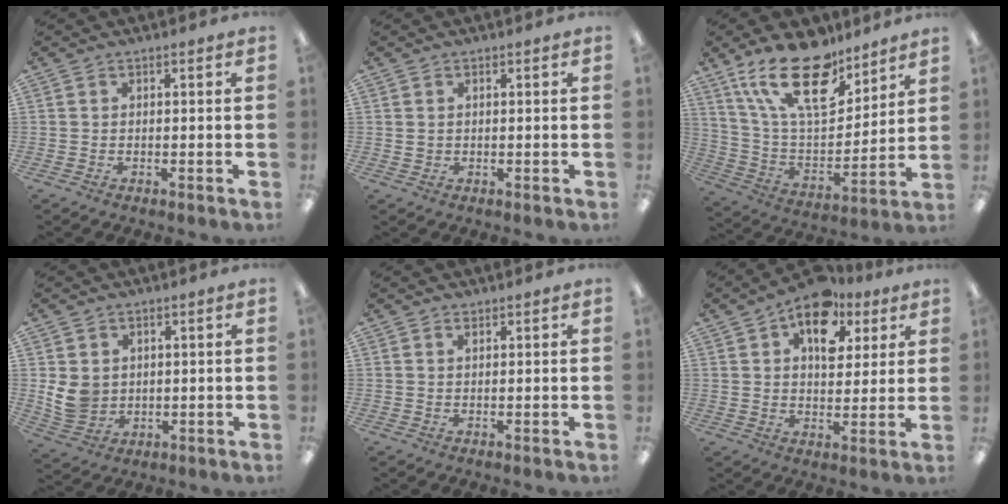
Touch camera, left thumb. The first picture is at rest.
{"total": 0.9, "force": [0.4, 0.8, 0.2], "torque": [-0.006, 0.004, 0.006]}
{"total": 22.8, "force": [14.9, 10.4, 13.8], "torque": [-0.262, -0.080, 0.262]}
{"total": 7.0, "force": [1.1, 6.2, 3.1], "torque": [-0.069, 0.003, 0.023]}
{"total": 0.8, "force": [0.6, 0.3, 0.4], "torque": [-0.008, 0.001, 0.011]}
{"total": 13.2, "force": [6.9, 7.9, 8.1], "torque": [-0.100, -0.026, 0.116]}